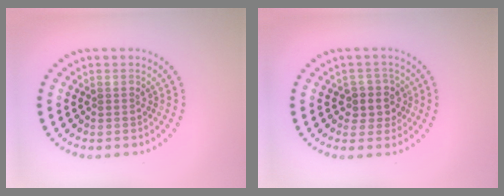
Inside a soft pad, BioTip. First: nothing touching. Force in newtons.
{"total": 2.5, "press": 2.2, "slide": 1.1}